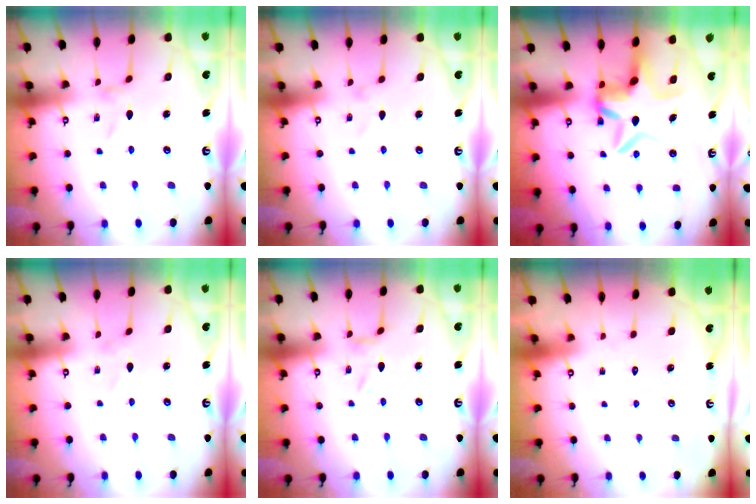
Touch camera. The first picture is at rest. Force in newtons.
{"total": 0.0}
{"total": 9.8, "press": 9.3, "slide": 3.2}
{"total": 1.3, "press": 1.3, "slide": 0.1}
{"total": 2.2, "press": 2.2, "slide": 0.2}
{"total": 1.7, "press": 1.6, "slide": 0.1}